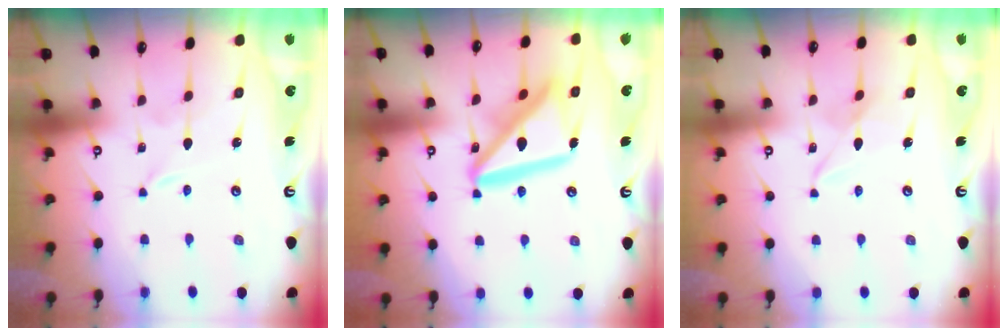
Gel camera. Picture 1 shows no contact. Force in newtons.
{"total": 18.1, "press": 18.0, "slide": 1.8}
{"total": 4.1, "press": 4.1, "slide": 0.4}